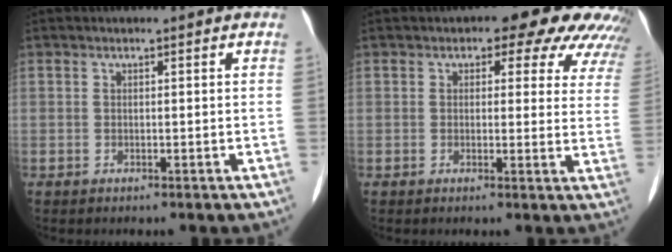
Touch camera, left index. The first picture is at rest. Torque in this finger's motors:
{"motor_torque": [1.07, -1.07, 0.22, 0.04]}